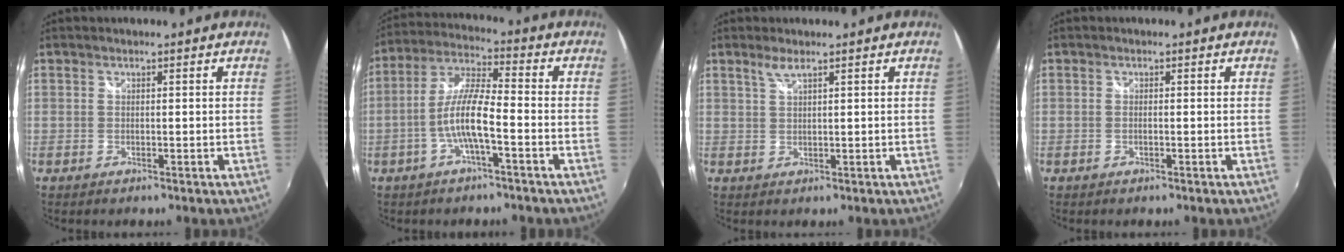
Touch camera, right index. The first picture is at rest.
{"total": 8.9, "force": [-3.2, 1.3, 8.2], "torque": [-0.177, 0.007, -0.060]}
{"total": 1.8, "force": [1.3, 0.1, 1.3], "torque": [-0.024, 0.001, 0.025]}
{"total": 0.6, "force": [-0.3, 0.1, 0.6], "torque": [-0.012, 0.000, -0.006]}